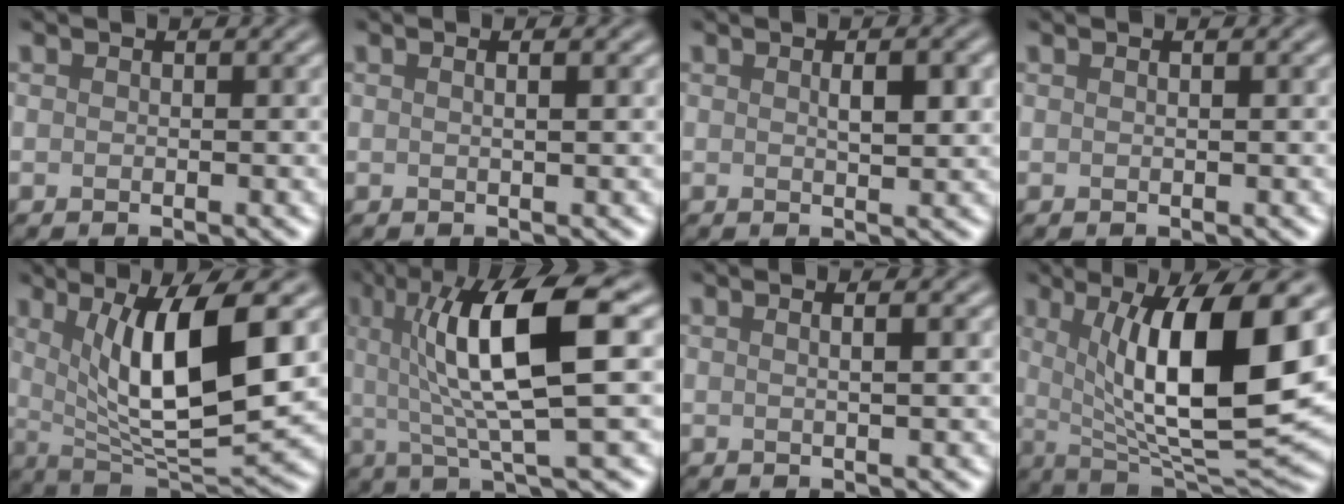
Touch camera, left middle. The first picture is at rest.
{"total": 1.6, "force": [0.6, 0.6, 1.4], "torque": [-0.009, -0.001, -0.002]}
{"total": 2.6, "force": [0.6, 0.8, 2.4], "torque": [-0.037, 0.001, 0.011]}
{"total": 0.6, "force": [0.3, 0.2, 0.5], "torque": [-0.007, 0.002, 0.000]}
{"total": 9.7, "force": [2.3, 2.7, 9.0], "torque": [-0.142, -0.014, 0.046]}
{"total": 10.2, "force": [2.1, 2.2, 9.8], "torque": [-0.152, 0.003, 0.038]}
{"total": 2.4, "force": [0.9, 1.0, 2.0], "torque": [-0.012, 0.004, -0.010]}
{"total": 13.1, "force": [2.5, 3.7, 12.3], "torque": [-0.182, -0.008, 0.046]}